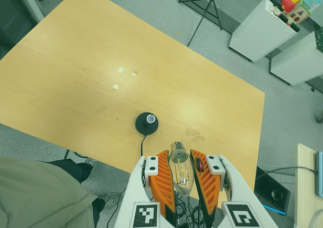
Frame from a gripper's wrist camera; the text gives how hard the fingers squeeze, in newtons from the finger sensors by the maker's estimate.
{"total": 20.6, "left": 22.2, "right": 19.0}